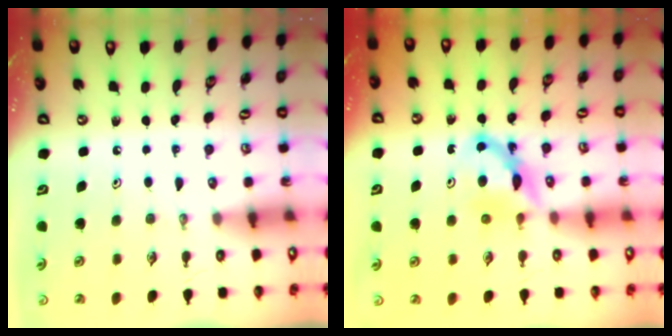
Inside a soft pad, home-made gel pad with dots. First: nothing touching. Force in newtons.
{"total": 7.4, "press": 7.4, "slide": 0.5}